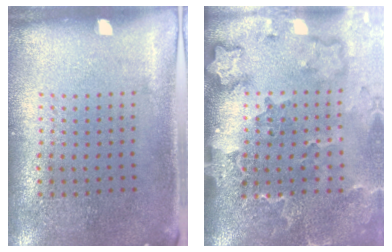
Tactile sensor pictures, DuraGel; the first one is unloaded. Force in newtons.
{"total": 3.5, "press": 2.5, "slide": 2.4}